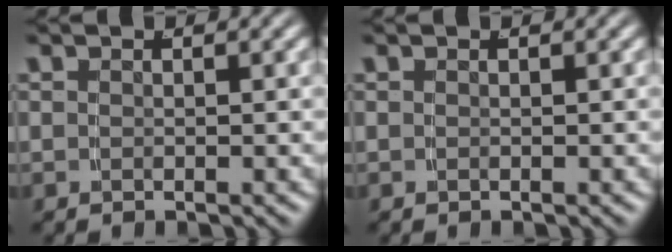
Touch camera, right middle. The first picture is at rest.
{"total": 0.0}